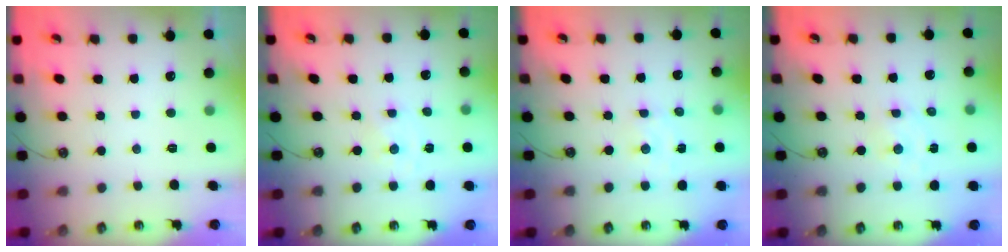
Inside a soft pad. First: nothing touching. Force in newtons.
{"total": 0.0}
{"total": 1.6, "press": 1.5, "slide": 0.3}
{"total": 1.8, "press": 1.7, "slide": 0.3}